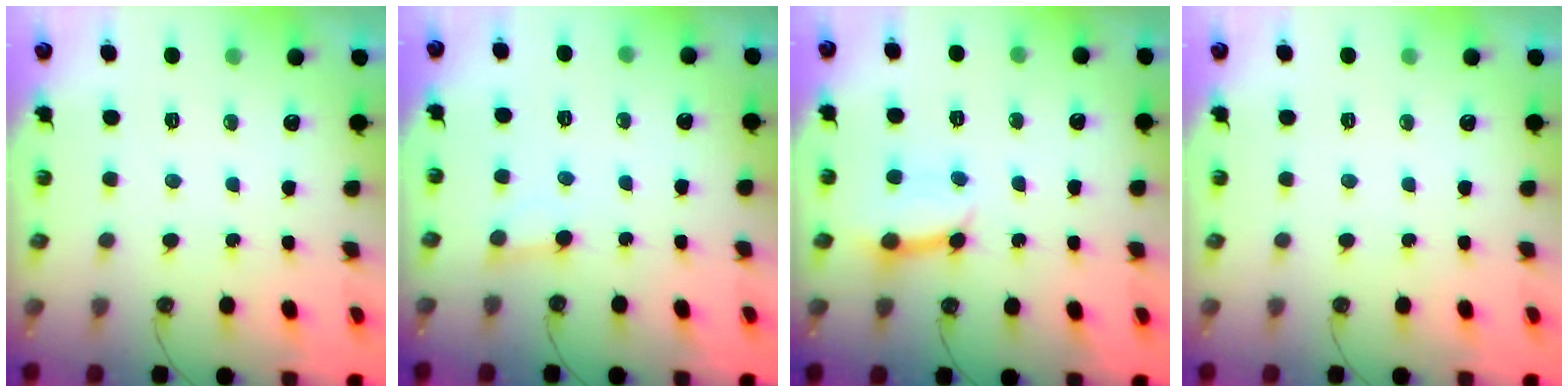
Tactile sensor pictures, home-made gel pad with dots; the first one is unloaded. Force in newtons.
{"total": 2.2, "press": 2.2, "slide": 0.1}
{"total": 8.9, "press": 8.9, "slide": 1.0}
{"total": 0.0}